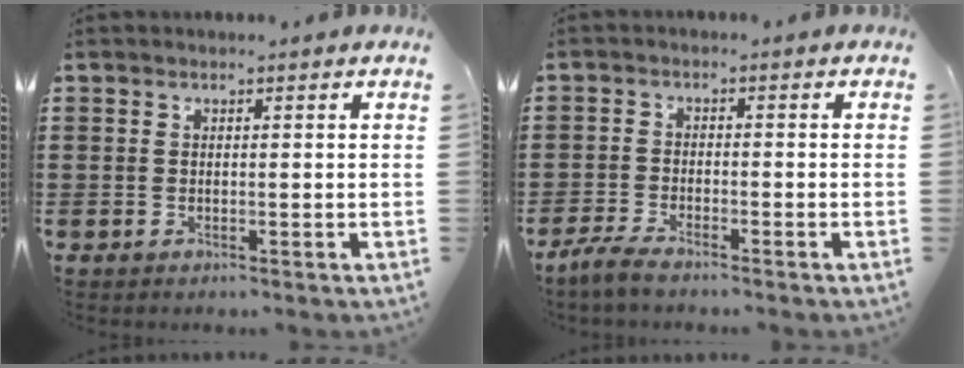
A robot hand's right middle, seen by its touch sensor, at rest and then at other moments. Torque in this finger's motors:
{"motor_torque": [2.14, 0.00, 0.19, 0.07]}